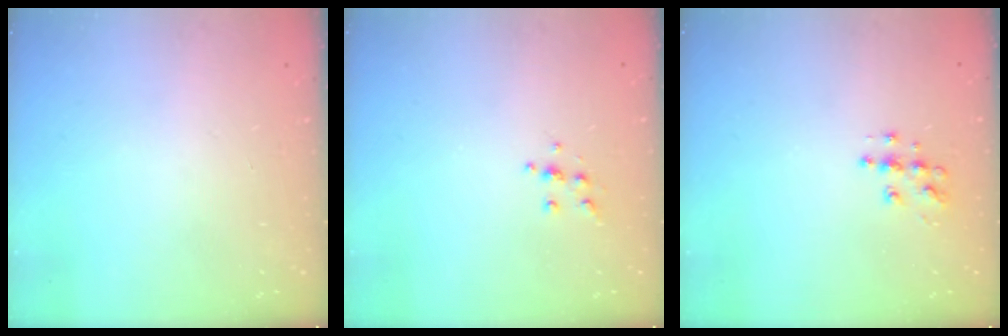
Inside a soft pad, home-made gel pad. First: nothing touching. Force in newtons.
{"total": 5.4, "press": 5.3, "slide": 0.4}
{"total": 7.5, "press": 7.5, "slide": 0.3}